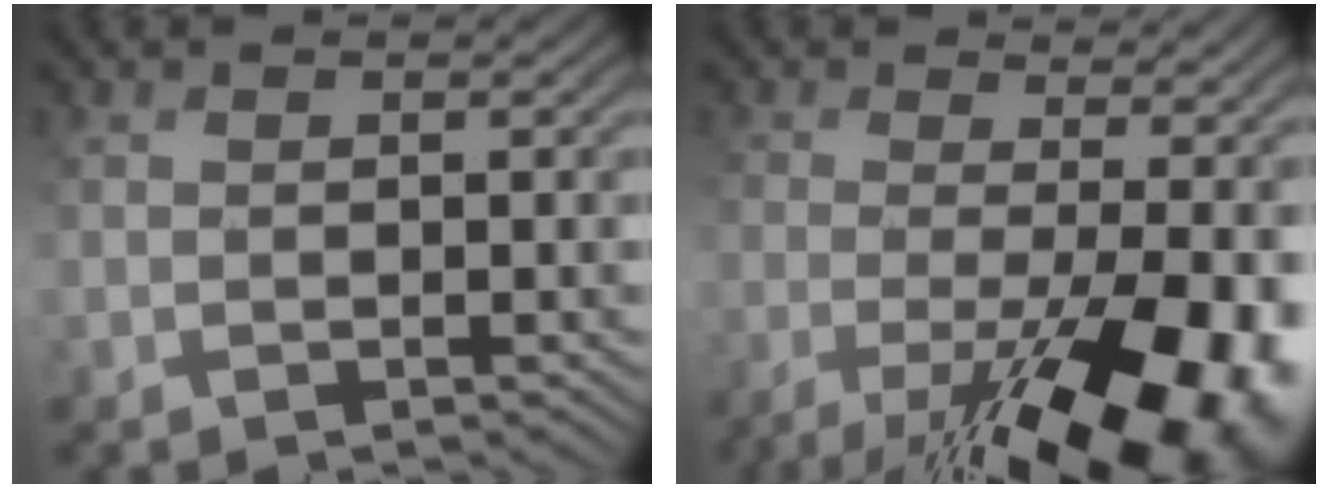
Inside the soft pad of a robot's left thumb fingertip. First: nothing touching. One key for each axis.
{"total": 16.1, "fx": -6.2, "fy": 5.8, "fz": 13.7, "tx": -0.228, "ty": -0.025, "tz": -0.081}